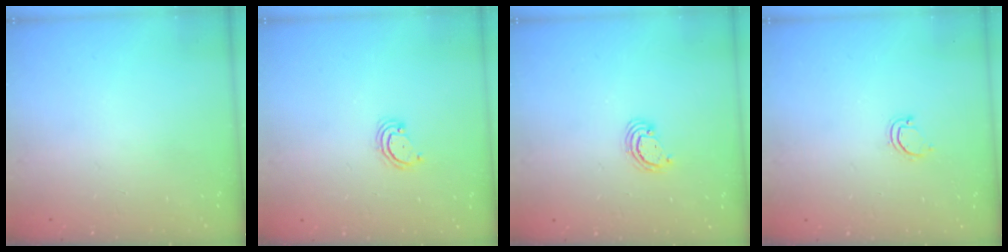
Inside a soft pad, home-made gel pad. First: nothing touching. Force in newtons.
{"total": 2.9, "press": 2.9, "slide": 0.3}
{"total": 3.1, "press": 3.1, "slide": 0.3}
{"total": 3.1, "press": 3.1, "slide": 0.2}